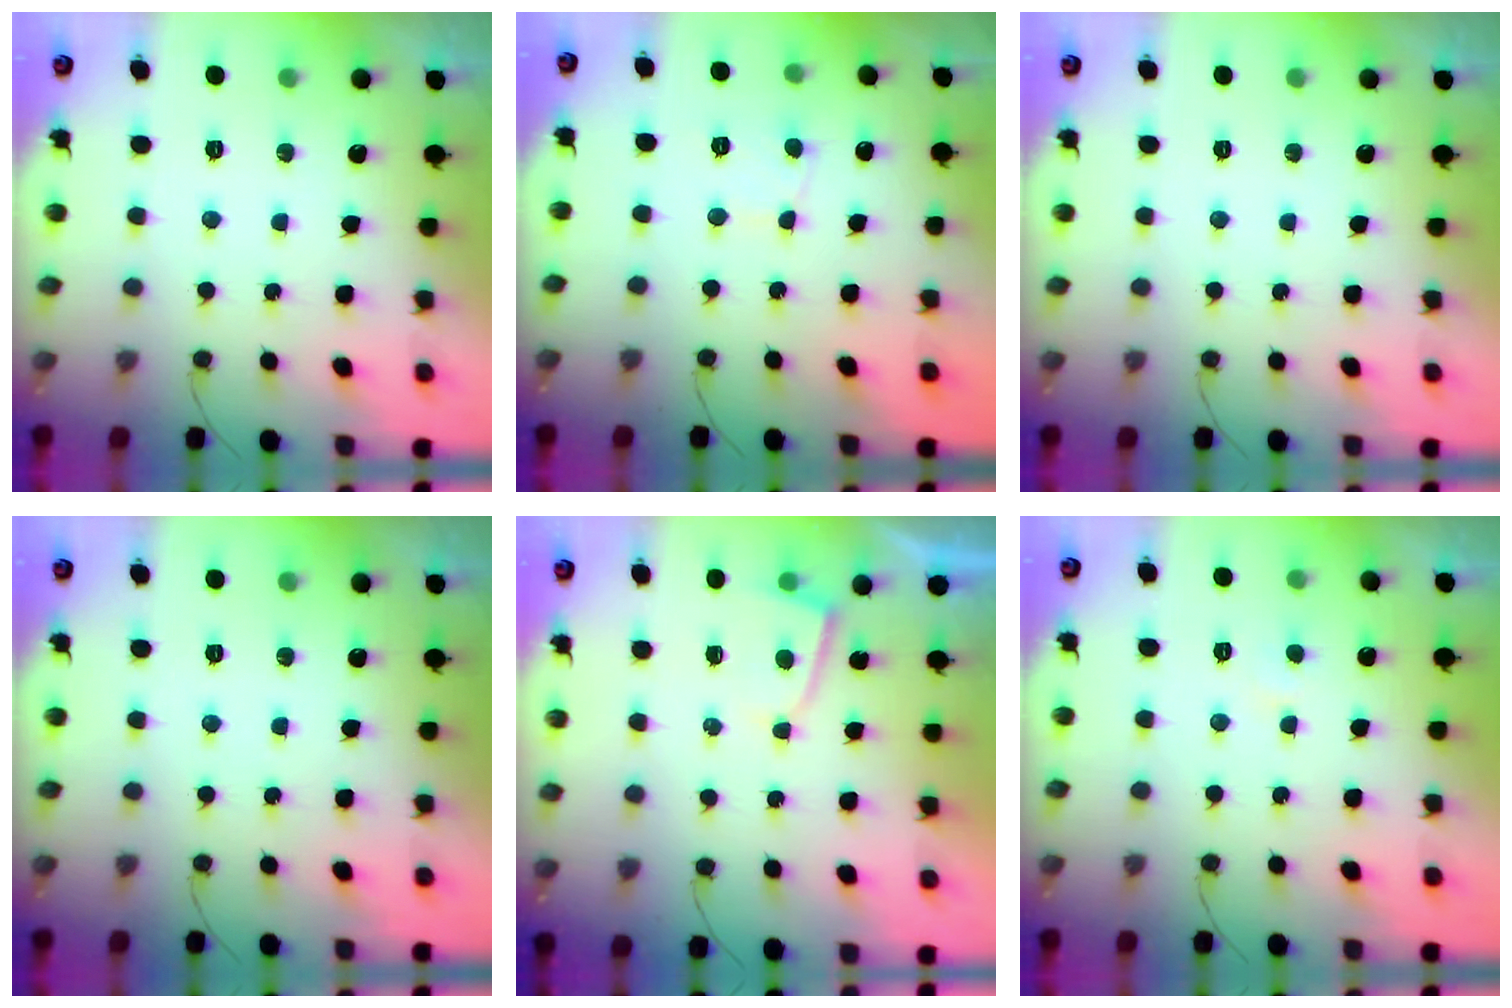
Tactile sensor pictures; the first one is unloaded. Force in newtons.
{"total": 2.7, "press": 2.7, "slide": 0.3}
{"total": 0.0}
{"total": 0.0}
{"total": 2.2, "press": 2.2, "slide": 0.3}
{"total": 3.7, "press": 3.7, "slide": 0.4}